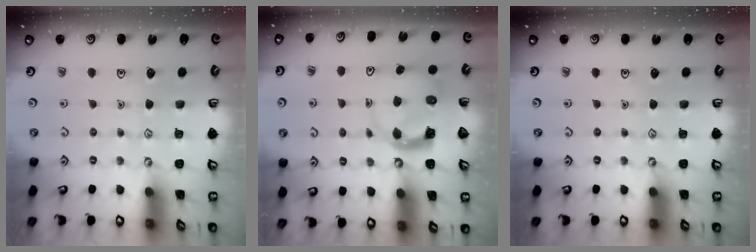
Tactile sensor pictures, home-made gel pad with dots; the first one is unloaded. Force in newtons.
{"total": 3.6, "press": 3.6, "slide": 0.5}
{"total": 0.0}